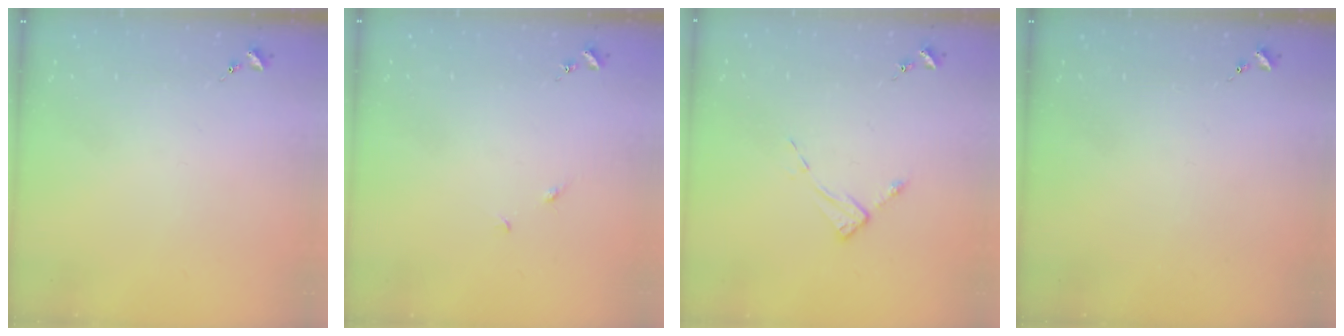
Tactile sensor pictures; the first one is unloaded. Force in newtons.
{"total": 3.7, "press": 3.7, "slide": 0.4}
{"total": 5.4, "press": 5.3, "slide": 0.5}
{"total": 0.0}